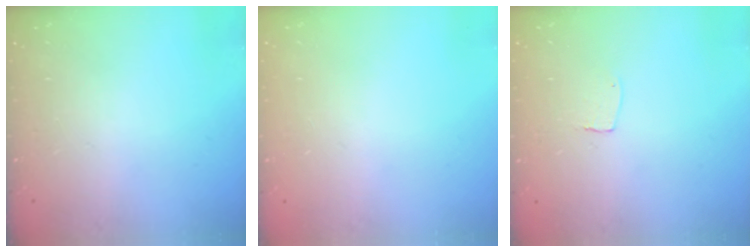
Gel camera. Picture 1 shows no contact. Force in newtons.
{"total": 0.0}
{"total": 2.6, "press": 2.6, "slide": 0.1}